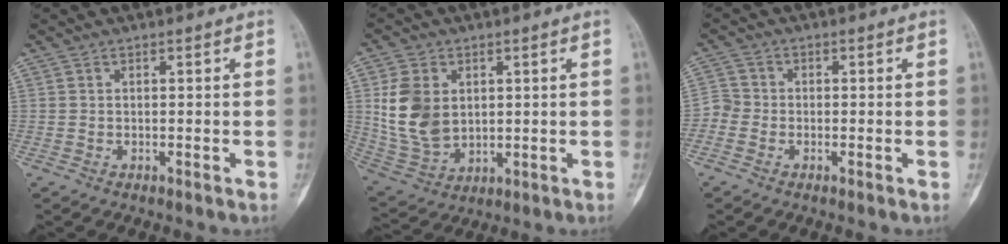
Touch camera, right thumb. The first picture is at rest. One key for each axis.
{"total": 12.0, "fx": 2.4, "fy": 8.7, "fz": 8.0, "tx": -0.142, "ty": -0.013, "tz": 0.063}
{"total": 2.6, "fx": -1.1, "fy": 2.3, "fz": 0.6, "tx": -0.001, "ty": 0.005, "tz": -0.033}